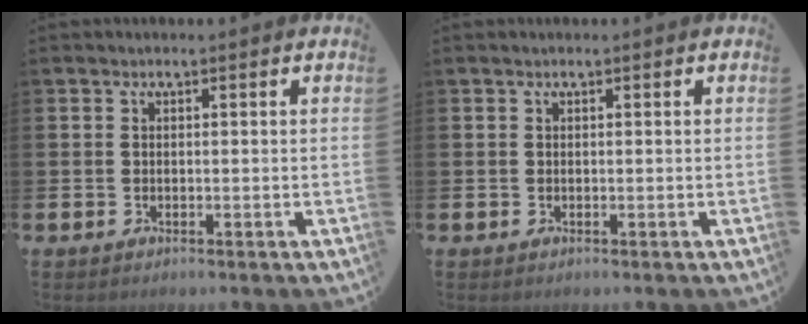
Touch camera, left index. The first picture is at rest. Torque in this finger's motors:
{"motor_torque": [0.00, 0.00, -0.02, 0.00]}